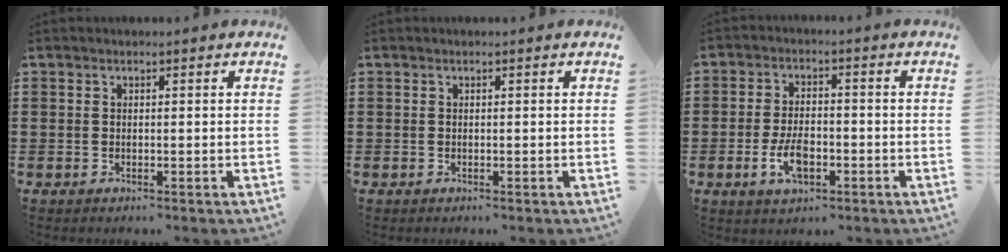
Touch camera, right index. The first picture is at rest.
{"total": 0.0}
{"total": 5.8, "force": [-2.0, 2.9, 4.7], "torque": [-0.106, 0.000, -0.040]}